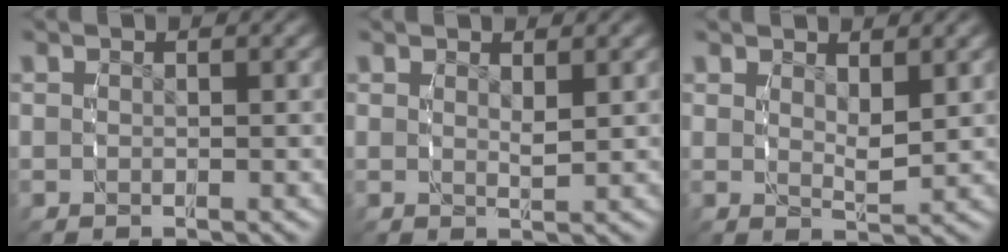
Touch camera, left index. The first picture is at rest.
{"total": 1.0, "force": [0.8, -0.4, 0.5], "torque": [-0.008, -0.012, 0.018]}
{"total": 1.6, "force": [1.2, -0.2, 1.0], "torque": [-0.010, -0.016, 0.027]}